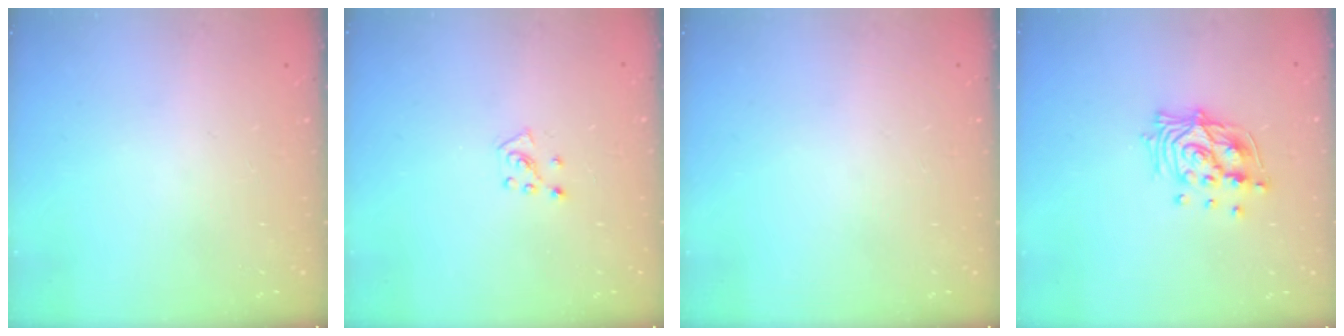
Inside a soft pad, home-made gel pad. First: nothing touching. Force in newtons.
{"total": 5.2, "press": 5.2, "slide": 0.5}
{"total": 0.0}
{"total": 12.7, "press": 12.7, "slide": 1.3}